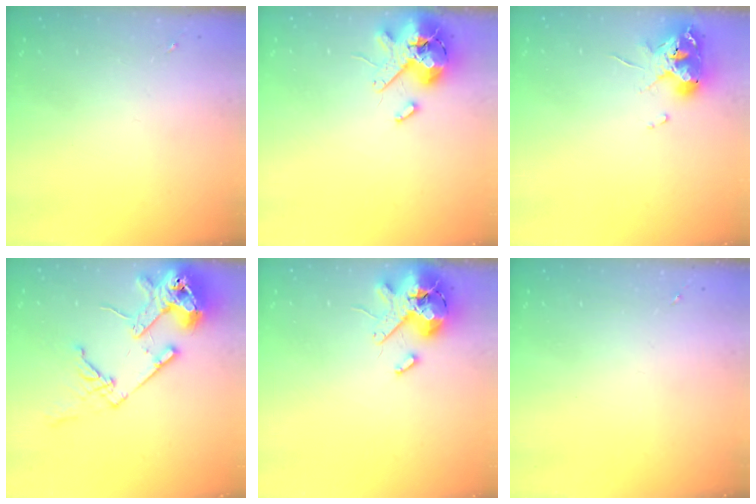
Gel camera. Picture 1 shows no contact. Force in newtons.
{"total": 13.2, "press": 13.0, "slide": 2.2}
{"total": 10.3, "press": 10.3, "slide": 1.3}
{"total": 18.6, "press": 18.4, "slide": 2.2}
{"total": 13.2, "press": 13.0, "slide": 2.2}
{"total": 0.0}